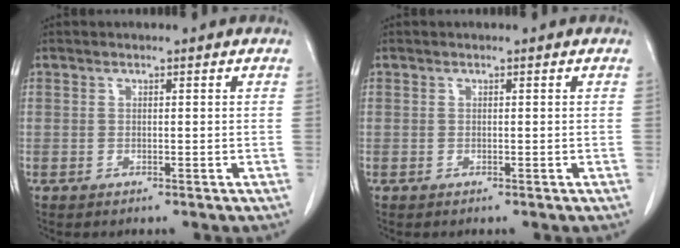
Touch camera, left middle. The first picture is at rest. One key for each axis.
{"total": 0.0}